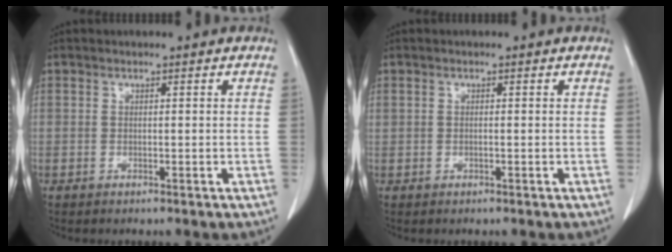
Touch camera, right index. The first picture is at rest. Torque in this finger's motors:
{"motor_torque": [0.22, 0.09, 0.02, 0.01]}